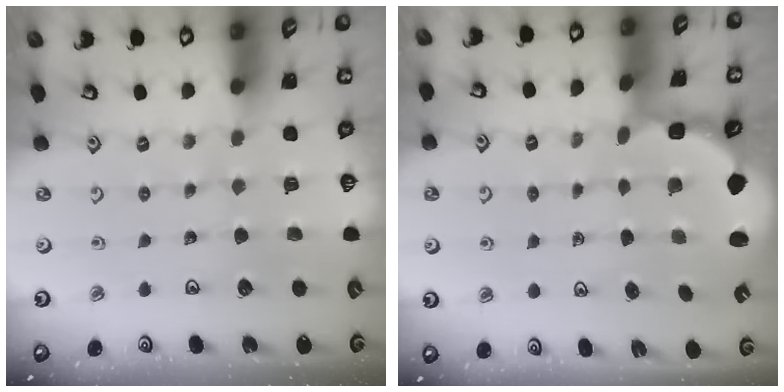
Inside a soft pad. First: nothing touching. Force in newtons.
{"total": 2.9, "press": 1.7, "slide": 2.3}